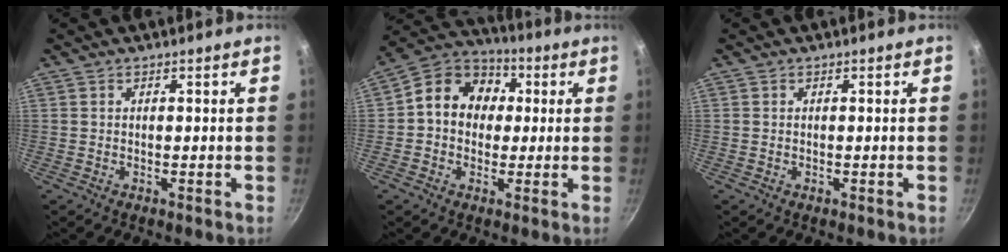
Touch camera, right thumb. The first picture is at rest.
{"total": 12.1, "force": [1.3, 10.1, 6.6], "torque": [-0.066, 0.024, 0.000]}
{"total": 0.0}